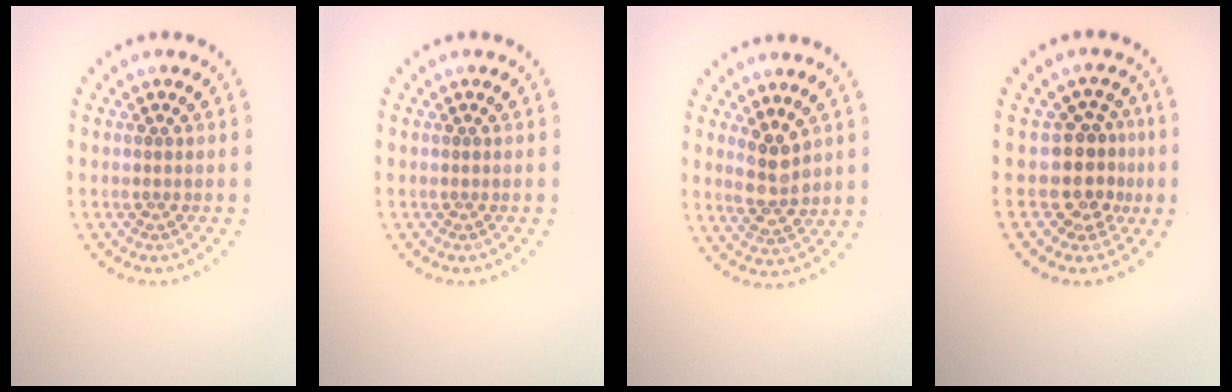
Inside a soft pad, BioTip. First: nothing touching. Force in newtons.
{"total": 0.0}
{"total": 2.8, "press": 2.6, "slide": 1.1}
{"total": 3.3, "press": 2.7, "slide": 1.9}